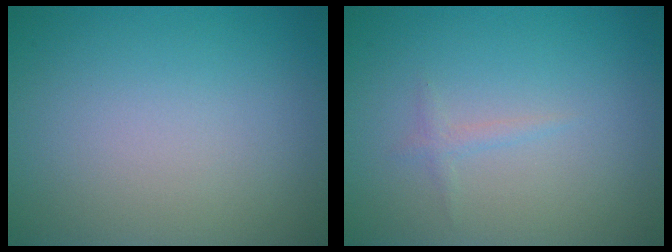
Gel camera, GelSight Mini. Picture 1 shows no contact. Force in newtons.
{"total": 0.8, "press": 0.8, "slide": 0.0}